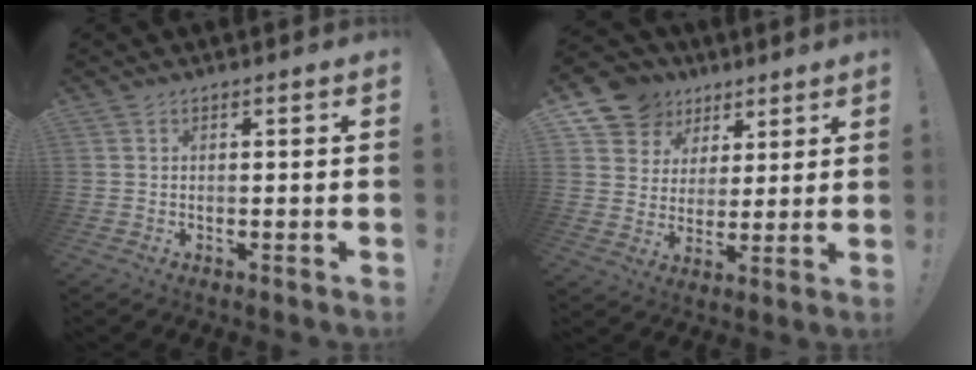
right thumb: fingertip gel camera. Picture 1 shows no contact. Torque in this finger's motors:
{"motor_torque": [0.27, 1.26, 0.66, 0.50, -0.01]}